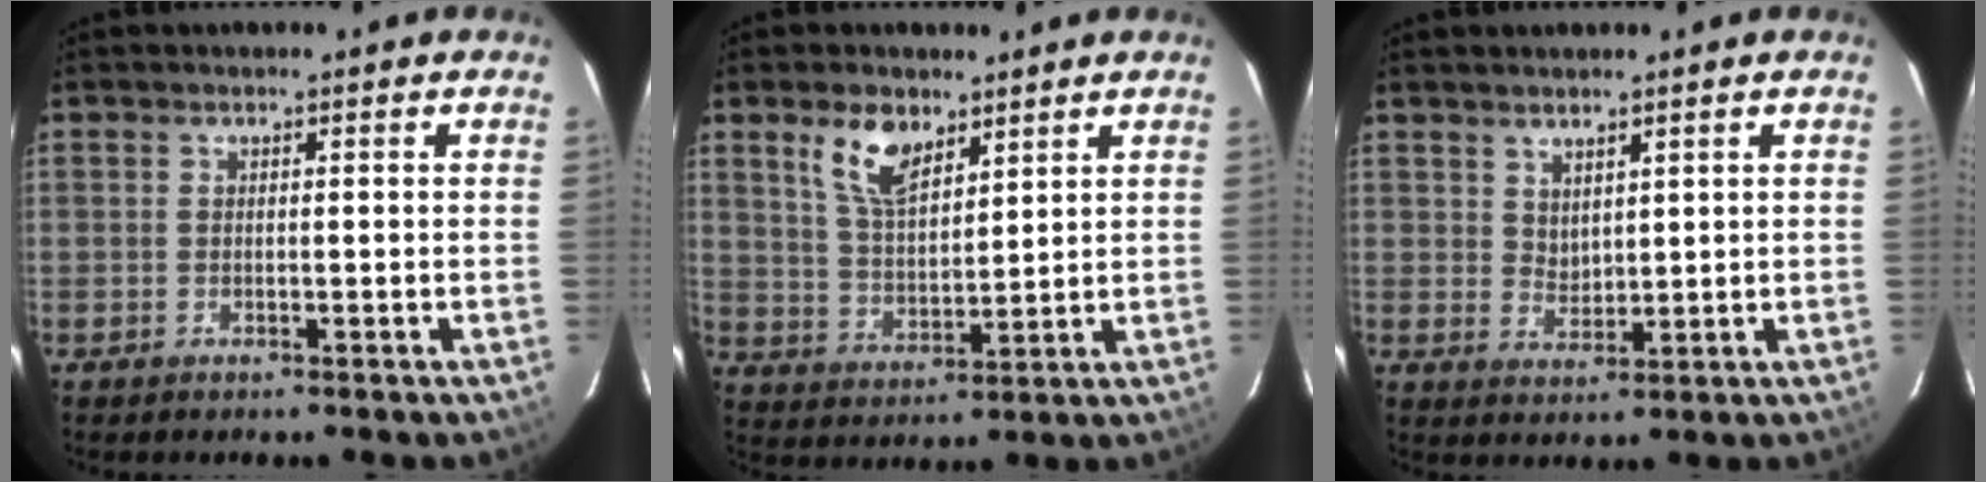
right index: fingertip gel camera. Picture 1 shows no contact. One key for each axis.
{"total": 8.6, "fx": 5.3, "fy": 4.1, "fz": 5.3, "tx": -0.099, "ty": 0.007, "tz": 0.108}
{"total": 3.3, "fx": 2.6, "fy": 1.7, "fz": 1.0, "tx": -0.013, "ty": 0.002, "tz": 0.053}